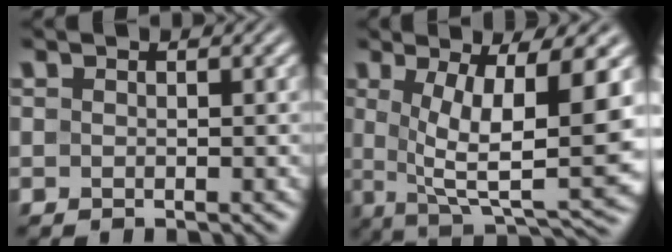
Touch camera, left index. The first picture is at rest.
{"total": 10.8, "force": [1.3, 2.9, 10.3], "torque": [-0.172, -0.017, 0.031]}